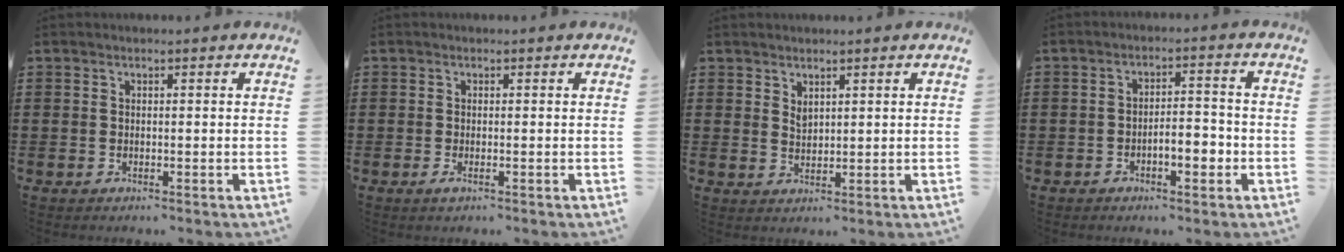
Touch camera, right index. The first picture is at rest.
{"total": 1.0, "force": [-0.3, 0.1, 0.9], "torque": [-0.016, -0.003, -0.005]}
{"total": 1.7, "force": [1.4, 0.7, 0.5], "torque": [-0.012, 0.002, 0.027]}
{"total": 4.1, "force": [-2.0, 1.5, 3.3], "torque": [-0.057, 0.005, -0.037]}